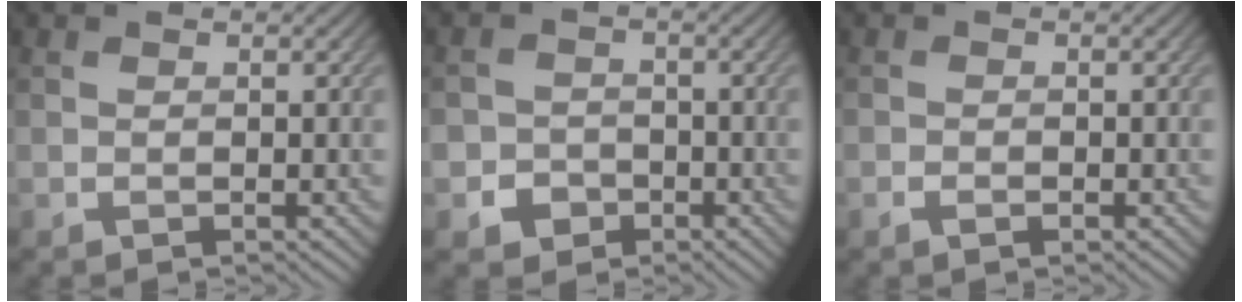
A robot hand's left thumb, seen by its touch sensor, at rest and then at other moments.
{"total": 3.0, "force": [-1.5, 2.6, 0.7], "torque": [-0.007, 0.001, -0.033]}
{"total": 1.0, "force": [-0.6, 0.5, 0.6], "torque": [-0.011, 0.001, -0.012]}